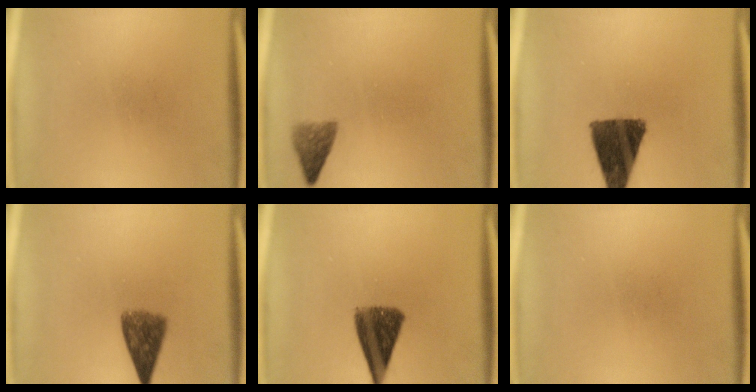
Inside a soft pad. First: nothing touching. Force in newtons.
{"total": 2.6}
{"total": 12.3}
{"total": 6.1}
{"total": 9.4}
{"total": 0.0}